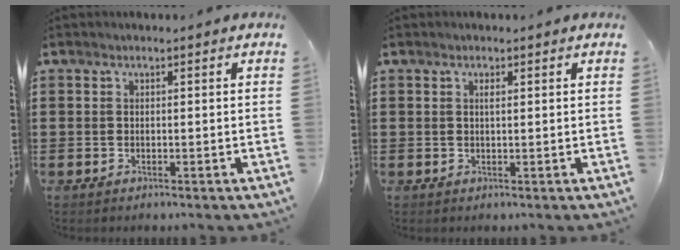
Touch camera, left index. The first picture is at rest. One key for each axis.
{"total": 1.0, "fx": 0.4, "fy": 0.2, "fz": 0.8, "tx": -0.018, "ty": 0.002, "tz": 0.008}